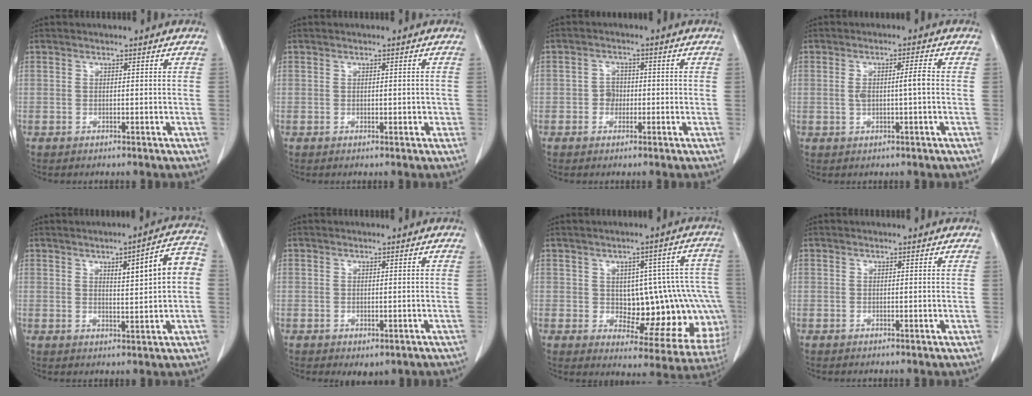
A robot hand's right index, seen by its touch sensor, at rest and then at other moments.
{"total": 1.2, "force": [0.0, 0.9, 0.9], "torque": [-0.007, 0.006, 0.006]}
{"total": 2.3, "force": [-0.5, 2.0, 1.0], "torque": [-0.007, 0.010, -0.007]}
{"total": 3.7, "force": [0.1, 0.4, 3.6], "torque": [-0.067, 0.012, 0.008]}
{"total": 8.1, "force": [1.3, 1.0, 7.9], "torque": [-0.108, 0.021, 0.019]}
{"total": 2.3, "force": [-1.2, 1.6, 1.2], "torque": [-0.007, 0.000, -0.005]}
{"total": 15.7, "force": [-0.8, 7.3, 13.8], "torque": [-0.128, 0.037, 0.012]}
{"total": 0.0}